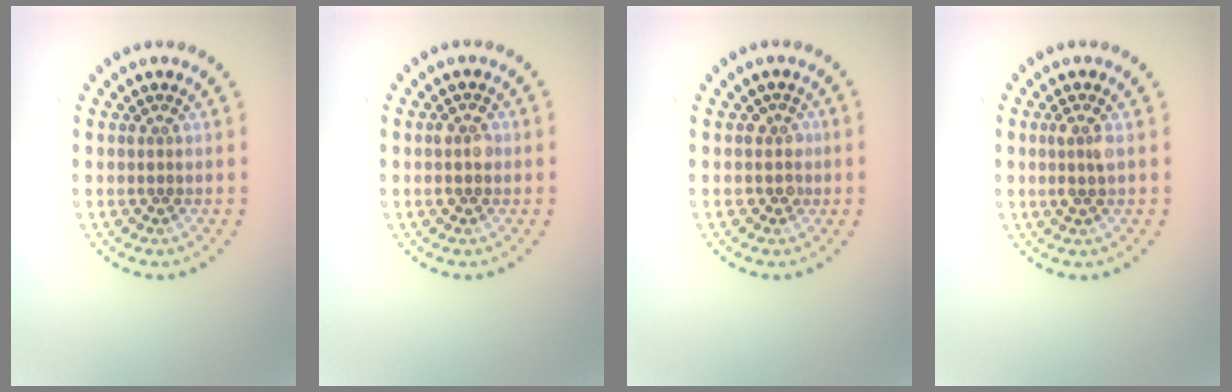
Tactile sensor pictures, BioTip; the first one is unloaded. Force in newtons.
{"total": 1.5, "press": 1.5, "slide": 0.1}
{"total": 1.2, "press": 0.9, "slide": 0.8}
{"total": 1.7, "press": 1.5, "slide": 0.8}